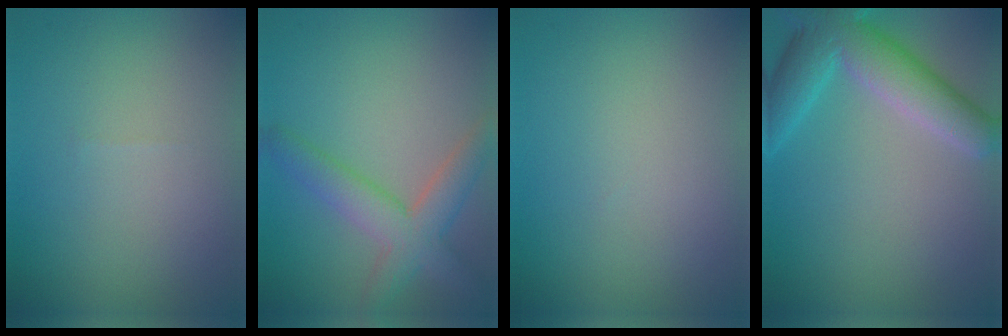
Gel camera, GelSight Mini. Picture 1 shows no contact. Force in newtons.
{"total": 4.6, "press": 4.6, "slide": 0.2}
{"total": 0.0}
{"total": 6.6, "press": 6.6, "slide": 0.4}